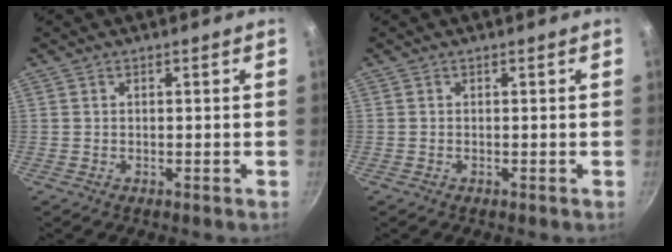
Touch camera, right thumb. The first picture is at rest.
{"total": 0.0}